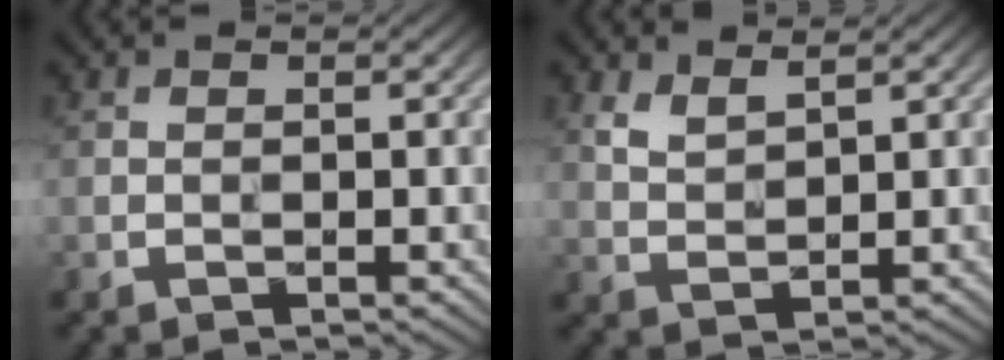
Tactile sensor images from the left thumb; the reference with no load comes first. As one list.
[{"total": 3.0, "force": [2.3, 1.0, 1.6], "torque": [-0.044, -0.003, 0.053]}]